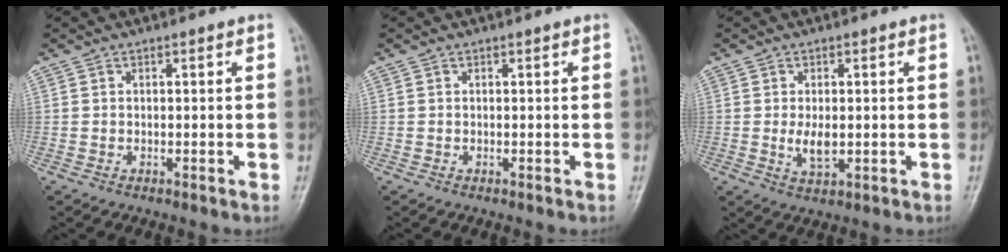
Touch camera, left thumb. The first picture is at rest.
{"total": 0.0}
{"total": 4.1, "force": [-0.2, 2.1, 3.5], "torque": [-0.060, -0.009, -0.001]}